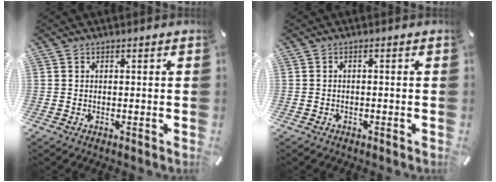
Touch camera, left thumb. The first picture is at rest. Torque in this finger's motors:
{"motor_torque": [-0.07, -0.12, -0.04, 0.19, 0.02]}